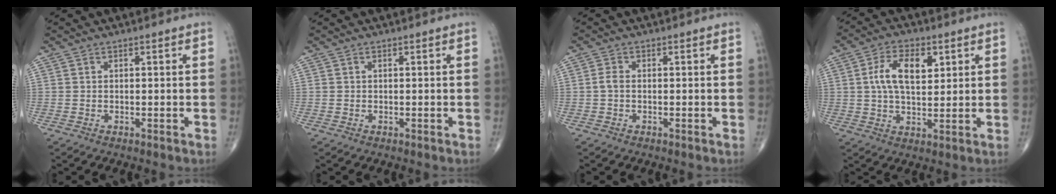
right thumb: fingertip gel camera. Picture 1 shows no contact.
{"total": 0.0}
{"total": 1.6, "force": [-0.2, 1.0, 1.2], "torque": [-0.024, 0.001, -0.007]}
{"total": 9.3, "force": [2.6, 5.0, 7.5], "torque": [-0.122, -0.002, 0.045]}